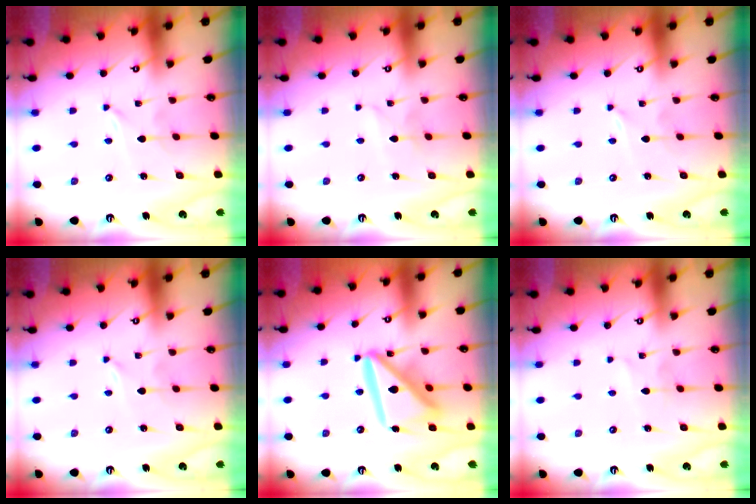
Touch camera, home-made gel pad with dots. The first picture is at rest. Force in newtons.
{"total": 2.0, "press": 1.9, "slide": 0.2}
{"total": 0.0}
{"total": 0.0}
{"total": 17.2, "press": 17.1, "slide": 1.9}
{"total": 1.7, "press": 1.6, "slide": 0.2}